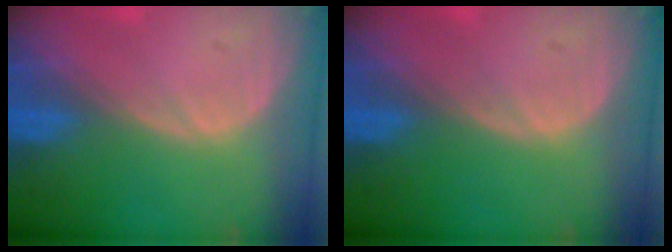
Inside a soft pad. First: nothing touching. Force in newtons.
{"total": 0.0}